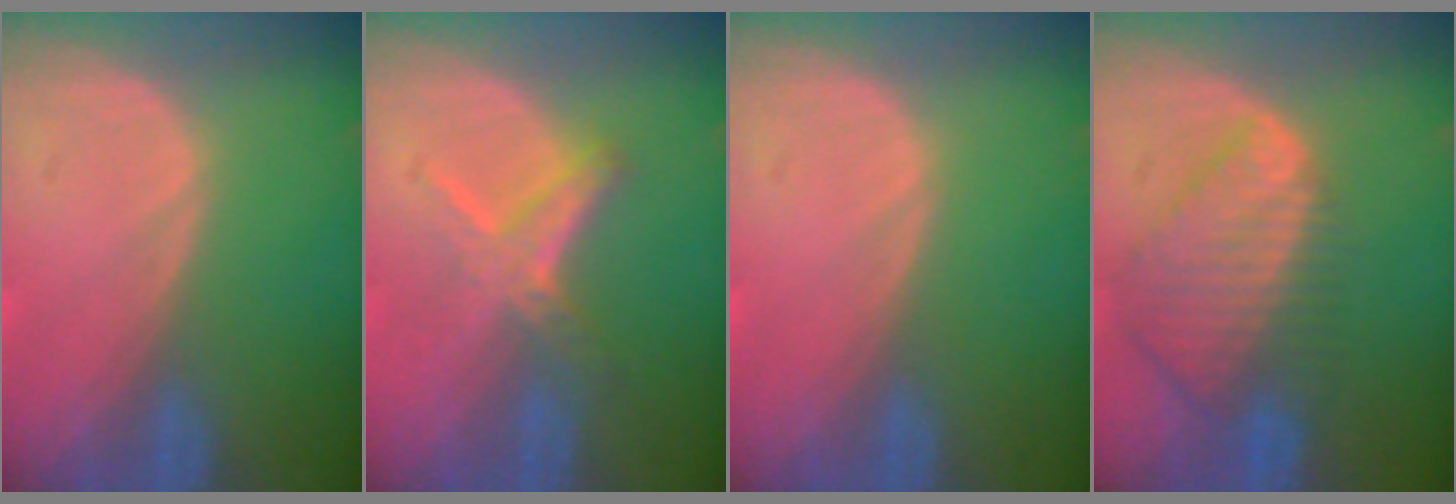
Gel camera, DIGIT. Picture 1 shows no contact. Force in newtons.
{"total": 5.2, "press": 5.1, "slide": 0.9}
{"total": 0.0}
{"total": 9.0, "press": 7.7, "slide": 4.5}